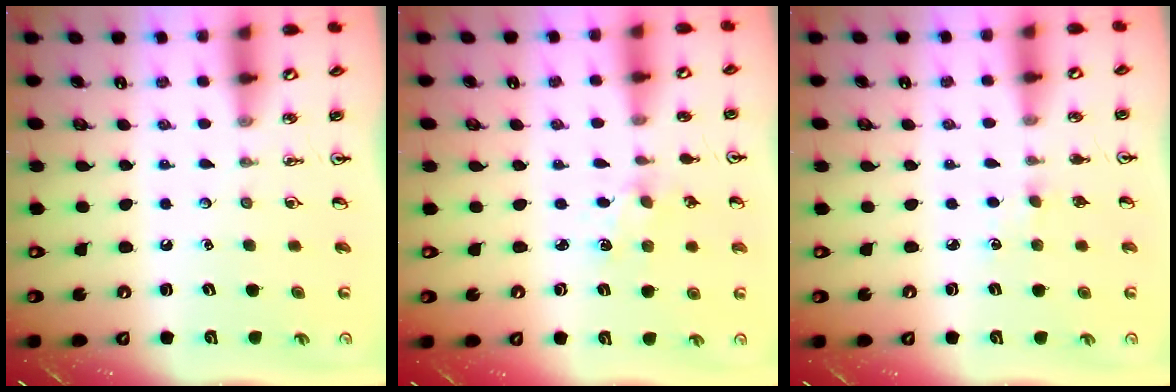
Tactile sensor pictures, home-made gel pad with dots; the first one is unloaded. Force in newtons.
{"total": 1.2, "press": 1.2, "slide": 0.2}
{"total": 2.0, "press": 2.0, "slide": 0.3}